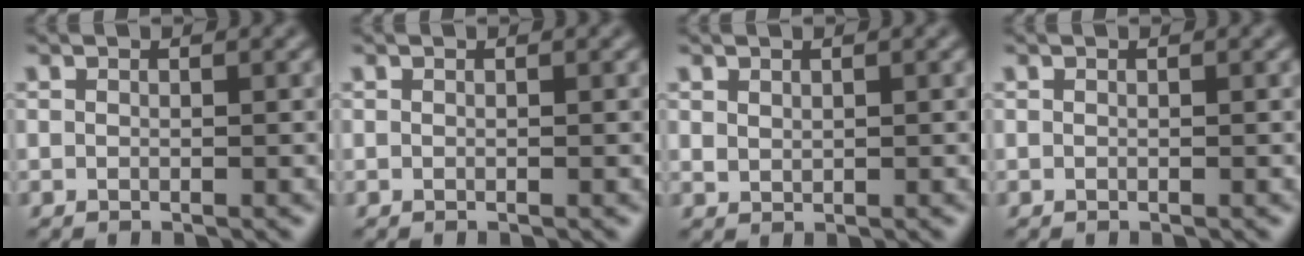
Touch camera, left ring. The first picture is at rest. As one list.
[{"total": 0.0}, {"total": 0.8, "force": [0.6, 0.4, 0.2], "torque": [-0.007, -0.002, 0.017]}, {"total": 0.0}]